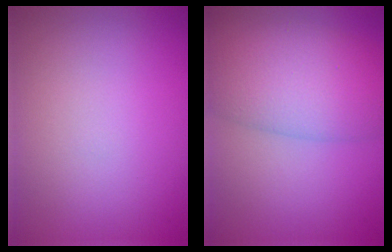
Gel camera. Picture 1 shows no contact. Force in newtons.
{"total": 8.3, "press": 8.3, "slide": 0.3}